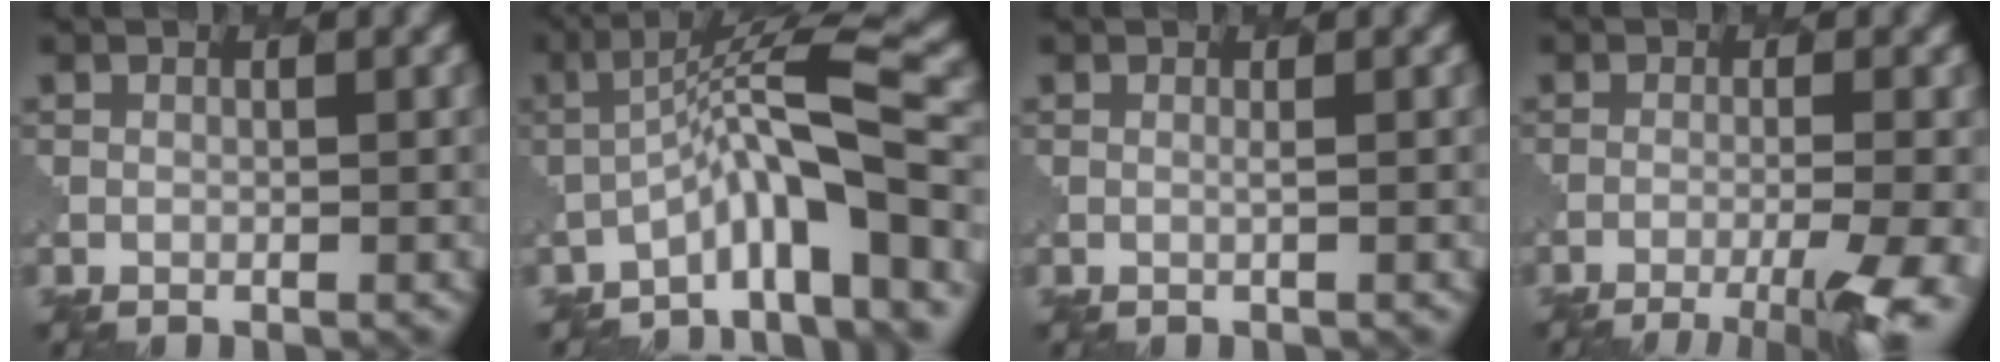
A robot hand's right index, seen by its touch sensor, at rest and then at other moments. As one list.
[{"total": 7.6, "force": [-3.3, 1.2, 6.8], "torque": [-0.103, 0.021, -0.057]}, {"total": 0.5, "force": [0.2, 0.1, 0.5], "torque": [-0.005, -0.001, 0.001]}, {"total": 6.5, "force": [-3.9, 1.2, 5.1], "torque": [-0.069, -0.011, -0.054]}]